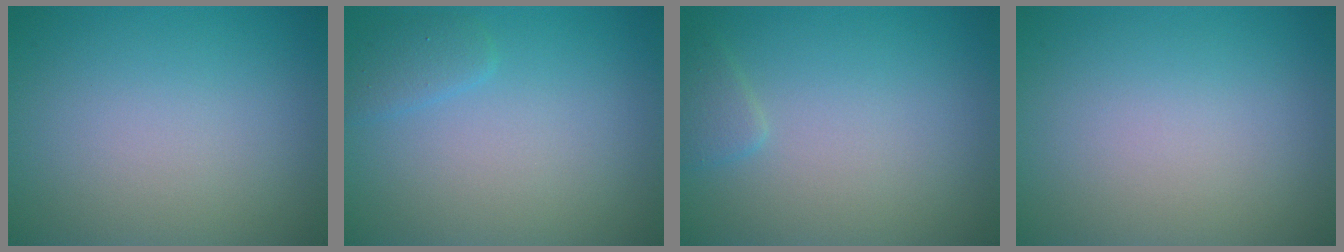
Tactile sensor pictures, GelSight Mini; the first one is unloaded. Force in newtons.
{"total": 1.3, "press": 1.3, "slide": 0.2}
{"total": 1.1, "press": 1.1, "slide": 0.1}
{"total": 0.0}